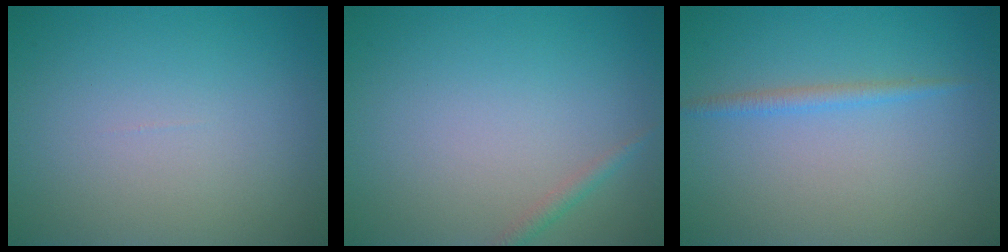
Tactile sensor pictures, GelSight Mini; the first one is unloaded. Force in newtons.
{"total": 1.0, "press": 1.0, "slide": 0.0}
{"total": 1.3, "press": 1.3, "slide": 0.1}